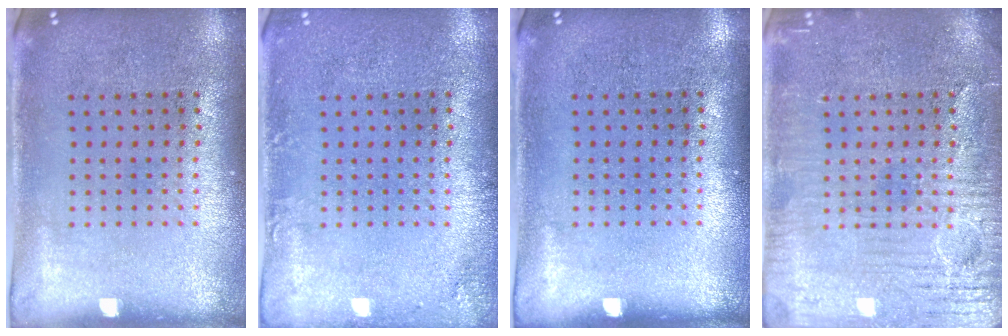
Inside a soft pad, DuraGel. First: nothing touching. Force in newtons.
{"total": 1.3, "press": 1.3, "slide": 0.0}
{"total": 0.0}
{"total": 4.4, "press": 4.4, "slide": 0.4}